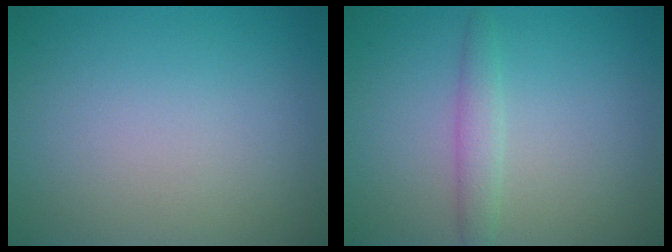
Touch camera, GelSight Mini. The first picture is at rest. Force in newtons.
{"total": 1.8, "press": 1.8, "slide": 0.1}